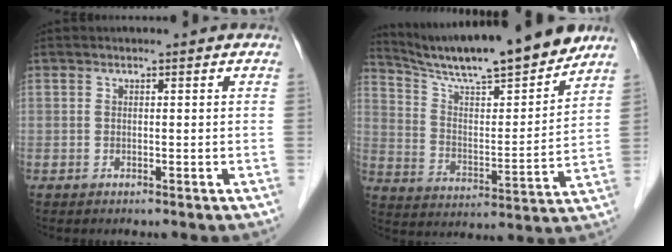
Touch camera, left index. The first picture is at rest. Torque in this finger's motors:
{"motor_torque": [0.19, -0.41, 0.34, 0.06]}